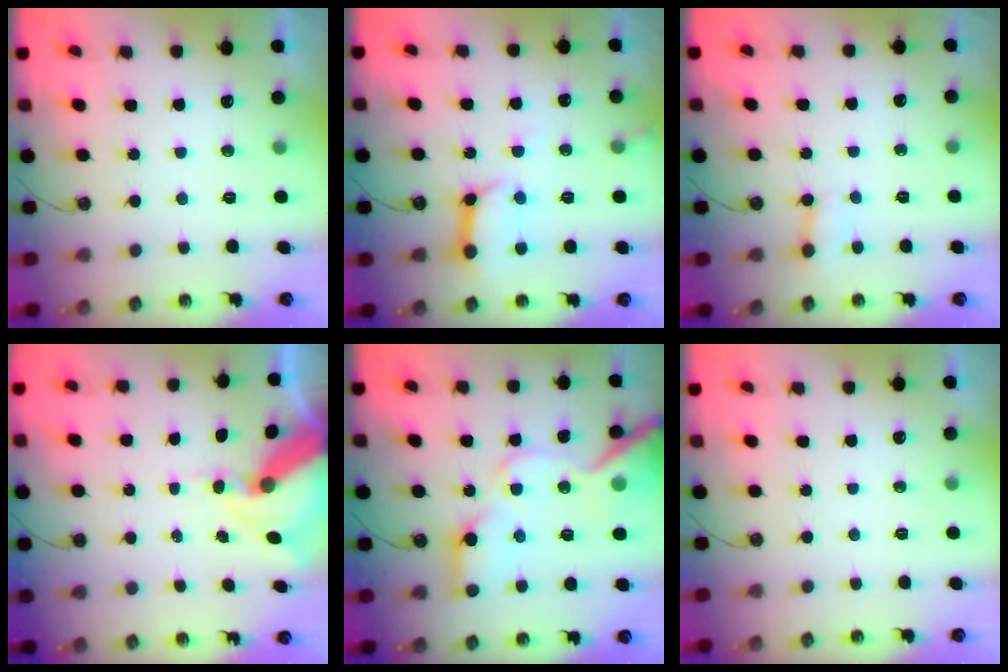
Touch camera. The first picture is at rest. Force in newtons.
{"total": 12.3, "press": 12.3, "slide": 1.3}
{"total": 1.9, "press": 1.9, "slide": 0.1}
{"total": 13.1, "press": 13.0, "slide": 1.5}
{"total": 17.4, "press": 17.3, "slide": 2.1}
{"total": 0.0}